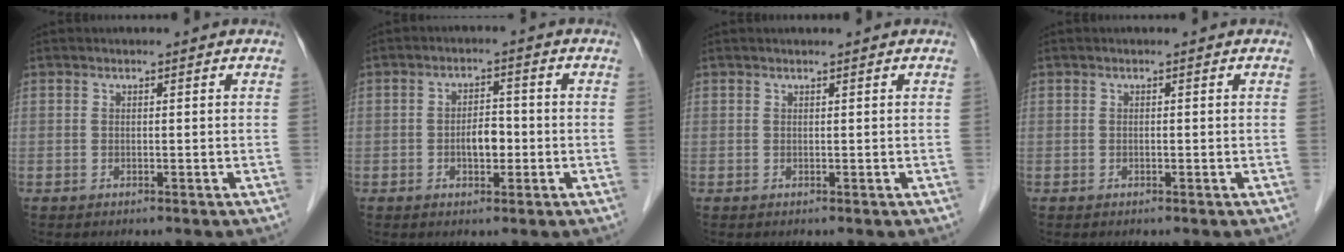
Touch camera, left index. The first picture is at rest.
{"total": 3.7, "force": [-0.9, 1.9, 3.1], "torque": [-0.053, 0.008, -0.015]}
{"total": 0.5, "force": [0.5, -0.1, 0.2], "torque": [-0.007, 0.004, 0.010]}
{"total": 0.0}